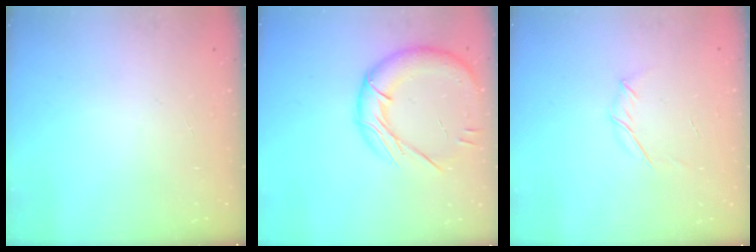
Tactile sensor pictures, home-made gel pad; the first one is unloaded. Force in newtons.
{"total": 17.1, "press": 17.0, "slide": 2.0}
{"total": 3.9, "press": 3.8, "slide": 0.9}